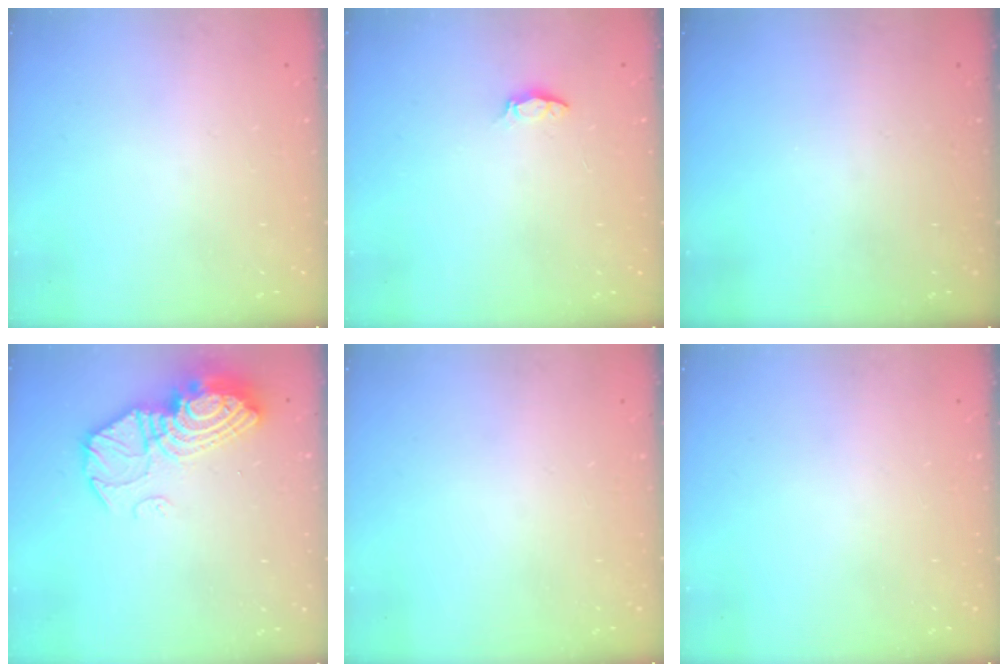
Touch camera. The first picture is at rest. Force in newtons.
{"total": 3.2, "press": 3.1, "slide": 0.4}
{"total": 0.0}
{"total": 15.4, "press": 15.3, "slide": 1.3}
{"total": 0.0}
{"total": 0.0}